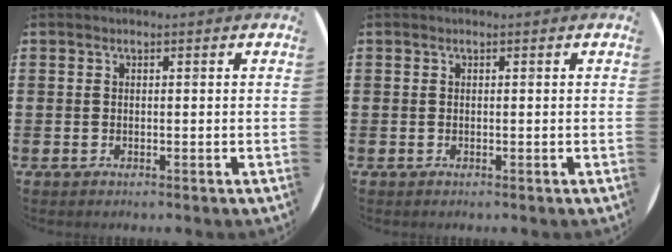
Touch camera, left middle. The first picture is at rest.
{"total": 0.0}